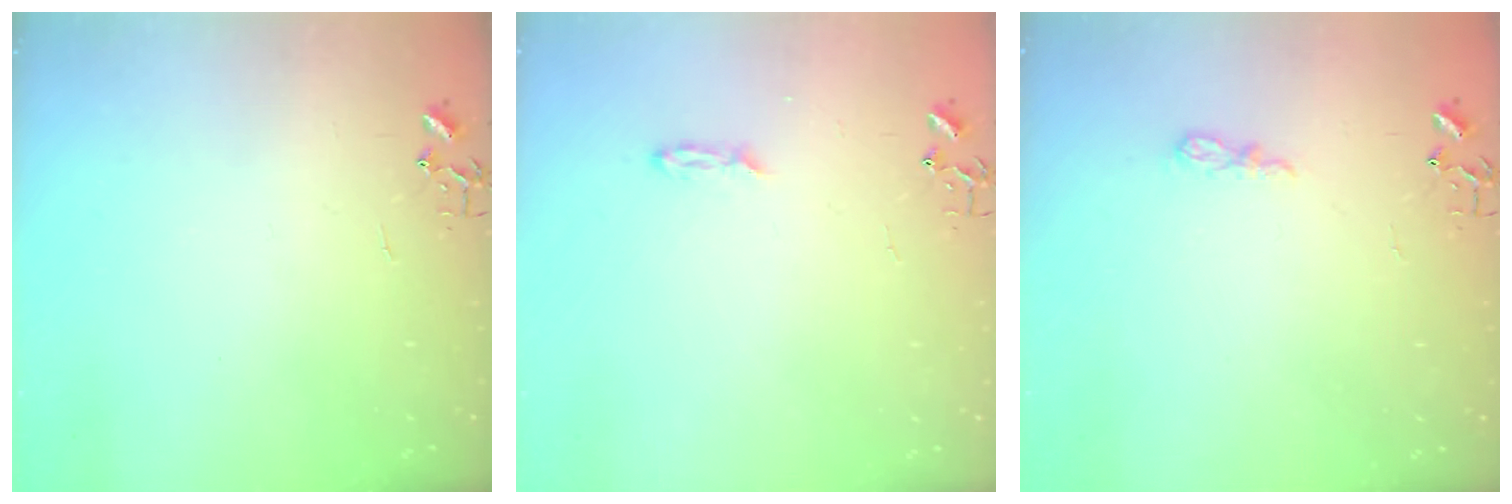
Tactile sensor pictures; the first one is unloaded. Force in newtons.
{"total": 2.2, "press": 2.2, "slide": 0.4}
{"total": 6.2, "press": 6.1, "slide": 0.7}